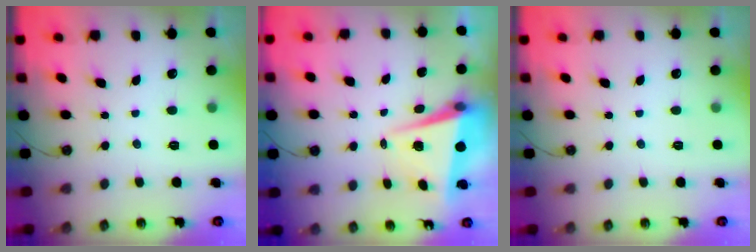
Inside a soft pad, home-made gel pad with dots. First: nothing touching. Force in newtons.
{"total": 6.3, "press": 4.6, "slide": 4.2}
{"total": 0.0}